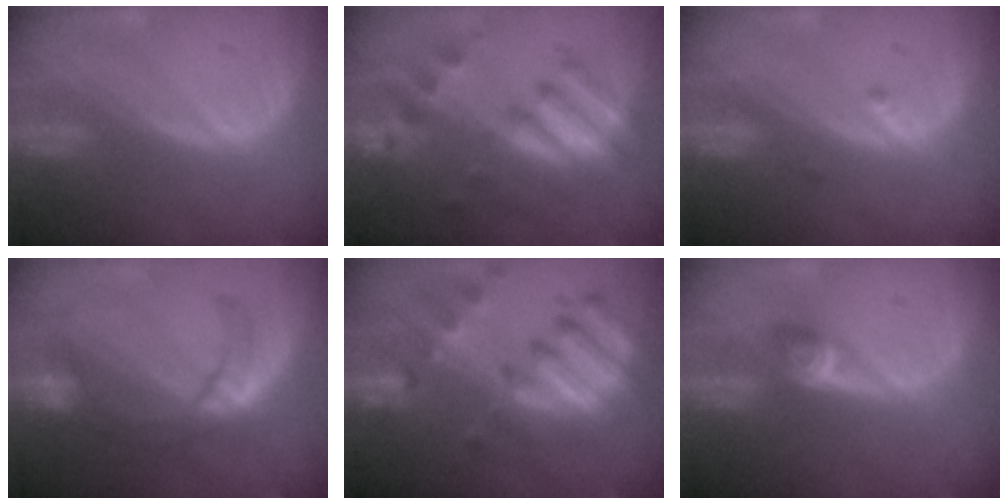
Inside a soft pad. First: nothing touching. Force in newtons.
{"total": 9.0, "press": 8.3, "slide": 3.7}
{"total": 1.3, "press": 1.1, "slide": 0.7}
{"total": 7.7, "press": 7.3, "slide": 2.4}
{"total": 11.3, "press": 9.8, "slide": 5.7}
{"total": 3.0, "press": 2.6, "slide": 1.5}